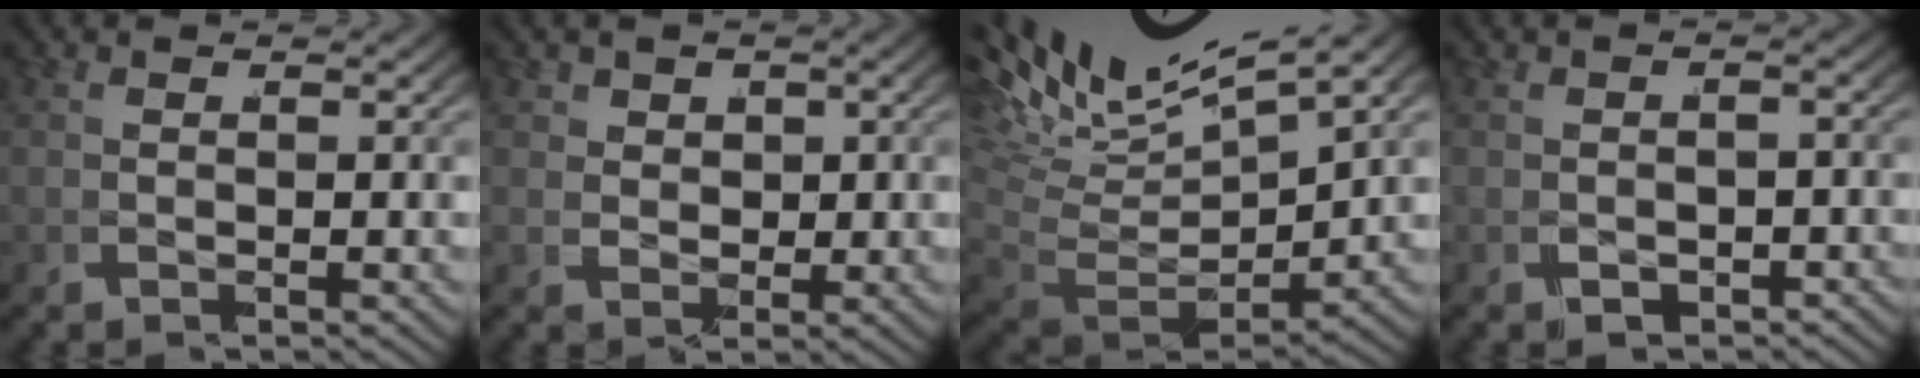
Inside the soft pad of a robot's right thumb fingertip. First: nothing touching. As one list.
[{"total": 0.9, "force": [0.6, 0.3, -0.6], "torque": [0.008, 0.002, 0.015]}, {"total": 8.8, "force": [1.3, 5.4, 6.9], "torque": [-0.135, -0.020, 0.026]}, {"total": 1.7, "force": [-1.4, 0.7, 0.6], "torque": [-0.016, -0.002, -0.018]}]